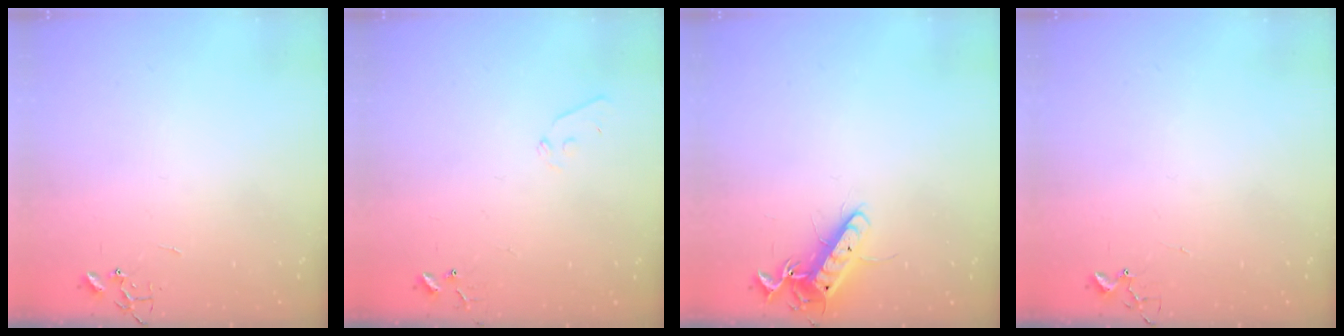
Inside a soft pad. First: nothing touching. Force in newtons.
{"total": 5.2, "press": 5.2, "slide": 0.5}
{"total": 12.4, "press": 12.4, "slide": 1.1}
{"total": 5.1, "press": 5.1, "slide": 0.3}